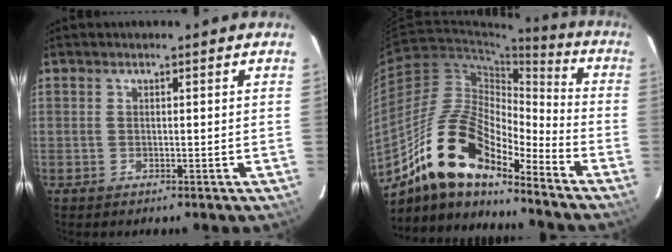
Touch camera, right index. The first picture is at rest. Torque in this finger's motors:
{"motor_torque": [1.00, -1.00, 1.05, 0.21]}